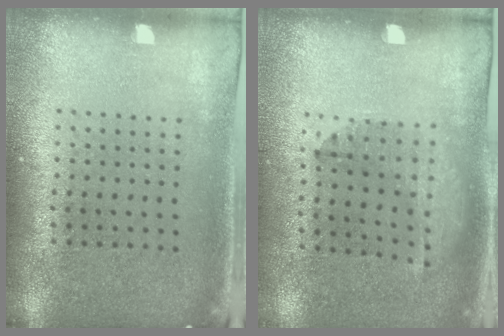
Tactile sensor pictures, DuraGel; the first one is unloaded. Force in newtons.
{"total": 1.3, "press": 0.8, "slide": 1.0}